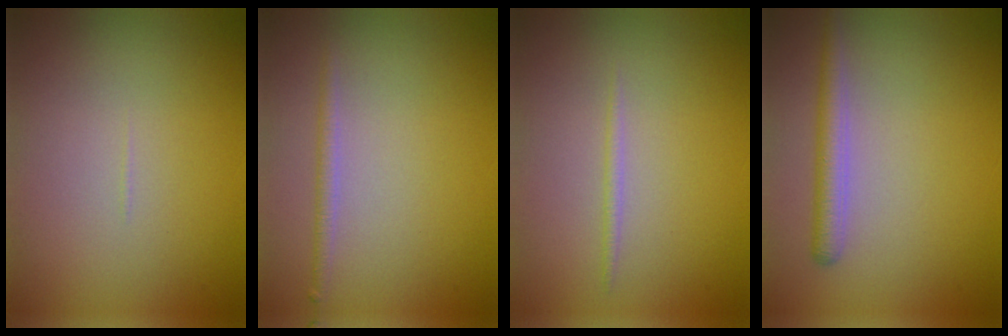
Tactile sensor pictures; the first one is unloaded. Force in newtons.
{"total": 1.1, "press": 1.1, "slide": 0.0}
{"total": 0.7, "press": 0.7, "slide": 0.1}
{"total": 2.3, "press": 2.3, "slide": 0.2}